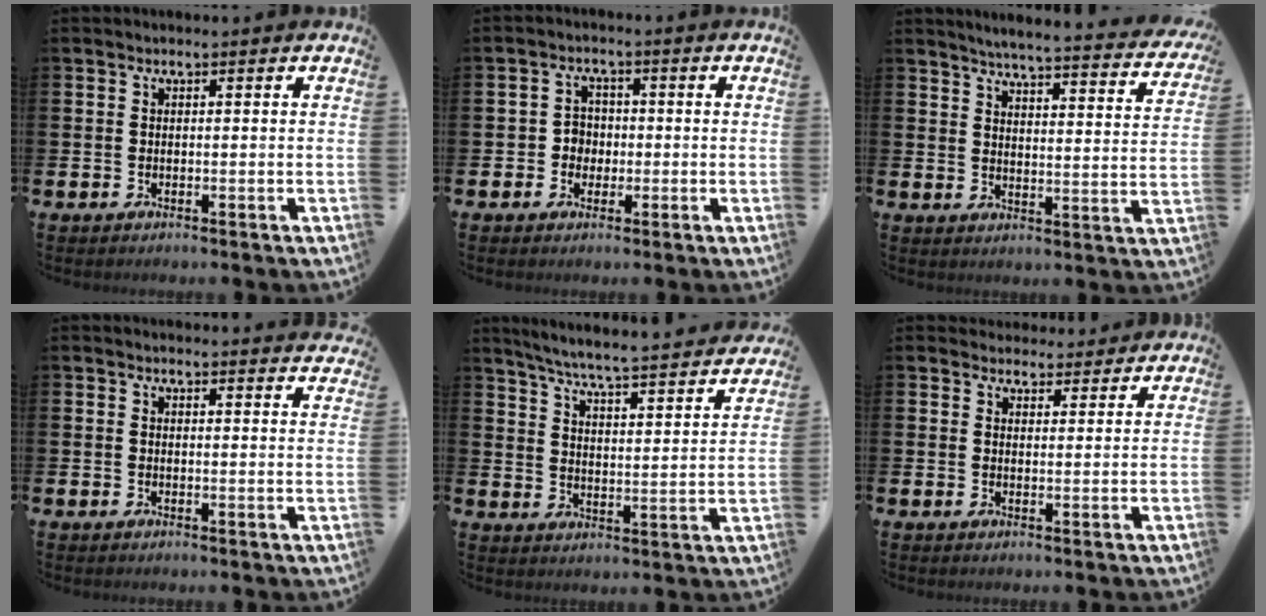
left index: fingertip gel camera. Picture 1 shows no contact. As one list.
[{"total": 2.7, "force": [-0.5, 2.5, 0.7], "torque": [-0.007, 0.002, -0.019]}, {"total": 4.7, "force": [4.5, 0.0, 1.3], "torque": [-0.041, -0.040, 0.073]}, {"total": 2.1, "force": [2.1, 0.0, -0.2], "torque": [0.010, -0.016, 0.036]}, {"total": 6.3, "force": [5.9, -0.1, 2.1], "torque": [-0.067, -0.047, 0.098]}, {"total": 3.2, "force": [3.0, 1.0, -0.3], "torque": [0.010, -0.014, 0.053]}]